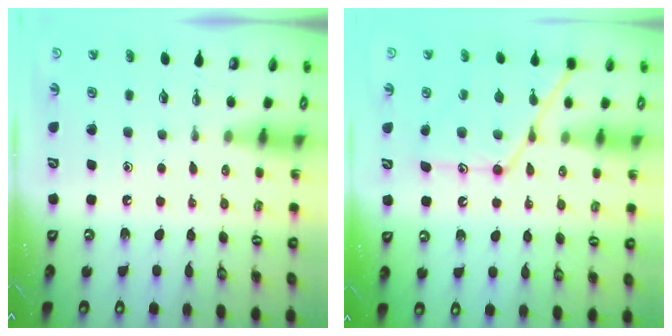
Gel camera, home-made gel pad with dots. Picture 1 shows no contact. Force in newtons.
{"total": 13.9, "press": 13.9, "slide": 1.2}